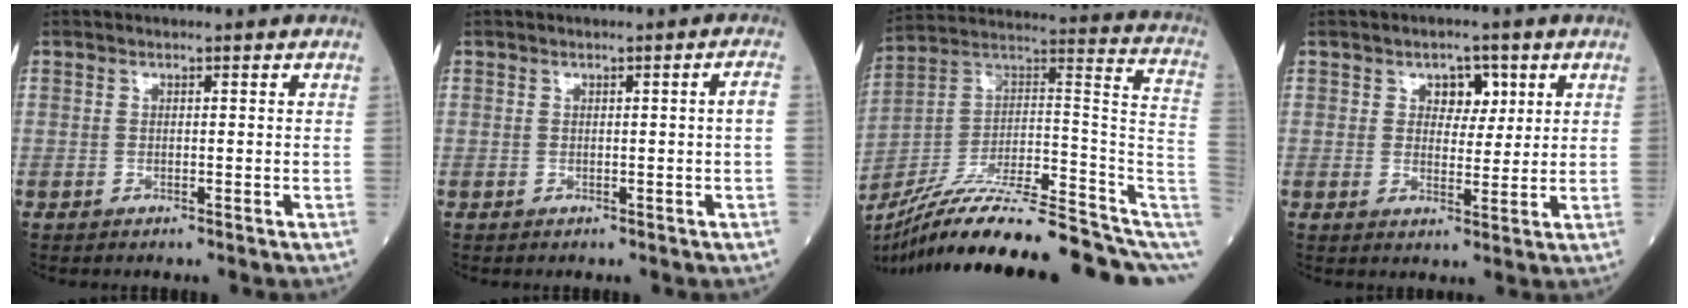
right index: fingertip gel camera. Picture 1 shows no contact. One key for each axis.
{"total": 1.5, "fx": -0.1, "fy": -0.4, "fz": 1.5, "tx": -0.024, "ty": -0.001, "tz": 0.001}
{"total": 27.1, "fx": -21.0, "fy": 3.2, "fz": 16.8, "tx": -0.194, "ty": 0.023, "tz": -0.332}
{"total": 4.1, "fx": 1.8, "fy": 2.7, "fz": 2.6, "tx": -0.029, "ty": 0.006, "tz": 0.026}